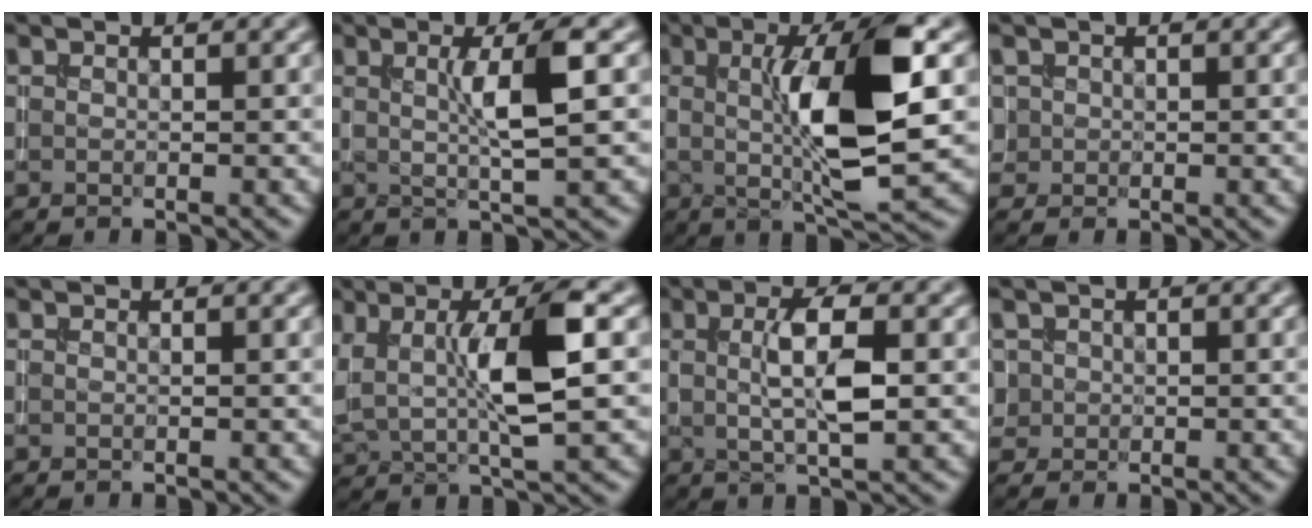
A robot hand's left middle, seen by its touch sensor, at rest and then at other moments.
{"total": 4.3, "force": [0.8, 0.5, 4.2], "torque": [-0.069, 0.004, 0.012]}
{"total": 9.7, "force": [0.8, 2.1, 9.4], "torque": [-0.144, -0.001, 0.017]}
{"total": 0.8, "force": [0.2, 0.8, -0.2], "torque": [0.010, 0.002, 0.000]}
{"total": 0.0}
{"total": 7.1, "force": [1.4, 2.1, 6.7], "torque": [-0.121, 0.008, 0.022]}
{"total": 4.7, "force": [0.6, 1.1, 4.5], "torque": [-0.082, 0.007, 0.010]}
{"total": 1.2, "force": [0.1, 1.2, -0.1], "torque": [0.015, -0.001, 0.000]}